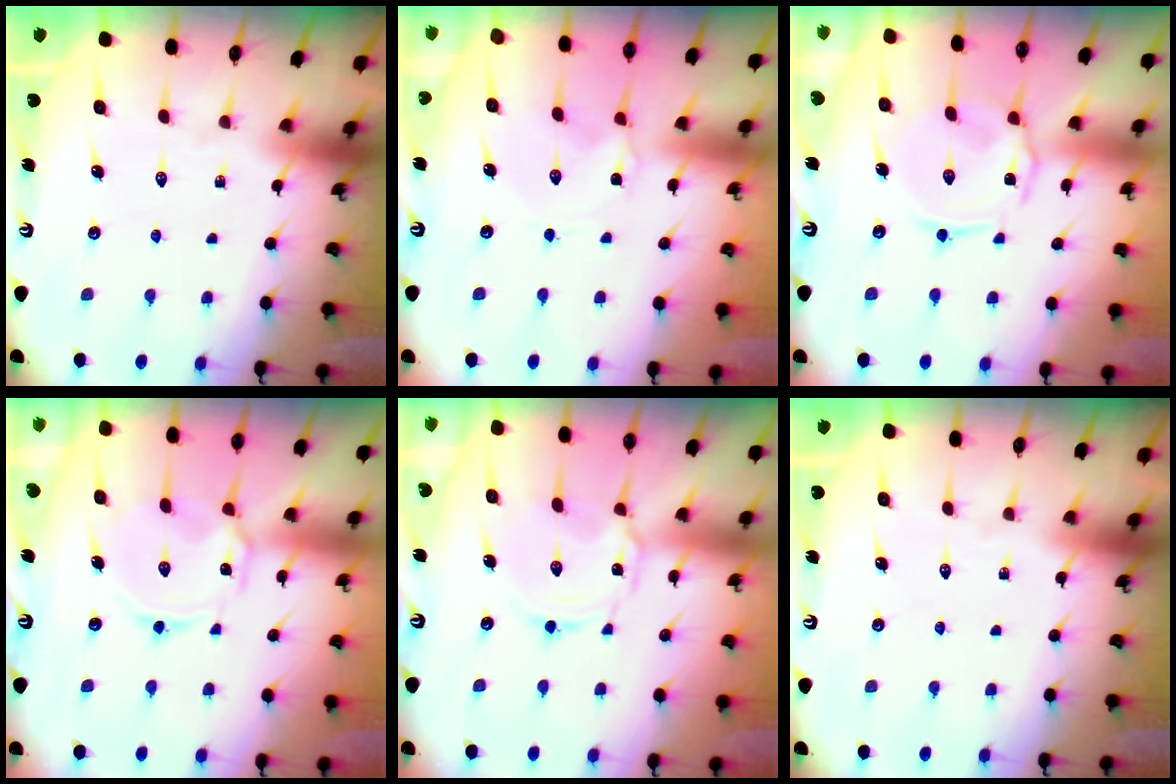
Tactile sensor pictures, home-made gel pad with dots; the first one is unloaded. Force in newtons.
{"total": 1.8, "press": 1.8, "slide": 0.3}
{"total": 4.0, "press": 3.9, "slide": 0.4}
{"total": 5.5, "press": 5.5, "slide": 0.5}
{"total": 3.2, "press": 3.2, "slide": 0.3}
{"total": 0.0}